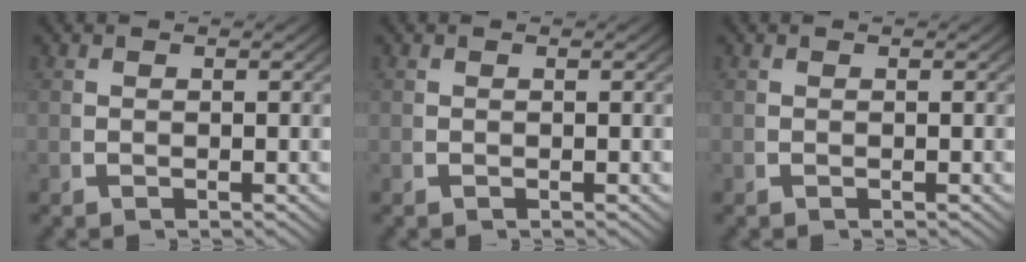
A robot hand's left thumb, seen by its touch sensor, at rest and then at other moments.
{"total": 0.0}
{"total": 0.0}